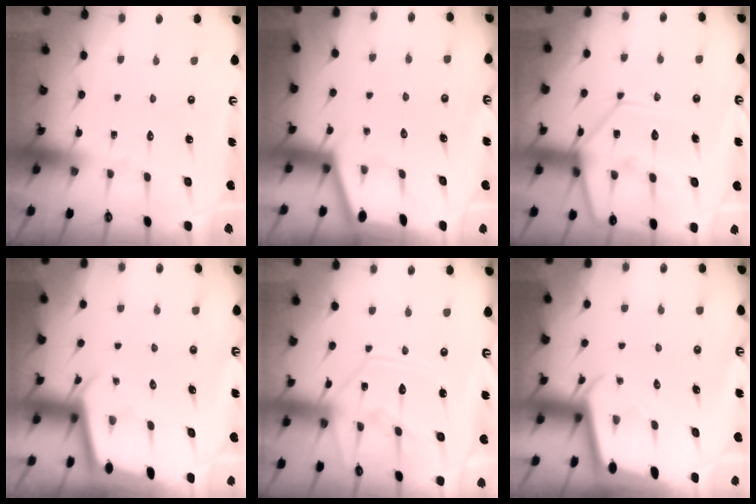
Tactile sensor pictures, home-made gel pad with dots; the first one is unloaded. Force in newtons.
{"total": 1.1, "press": 1.0, "slide": 0.2}
{"total": 15.5, "press": 15.4, "slide": 1.5}
{"total": 2.2, "press": 2.2, "slide": 0.1}
{"total": 13.3, "press": 13.3, "slide": 0.8}
{"total": 2.2, "press": 2.2, "slide": 0.2}